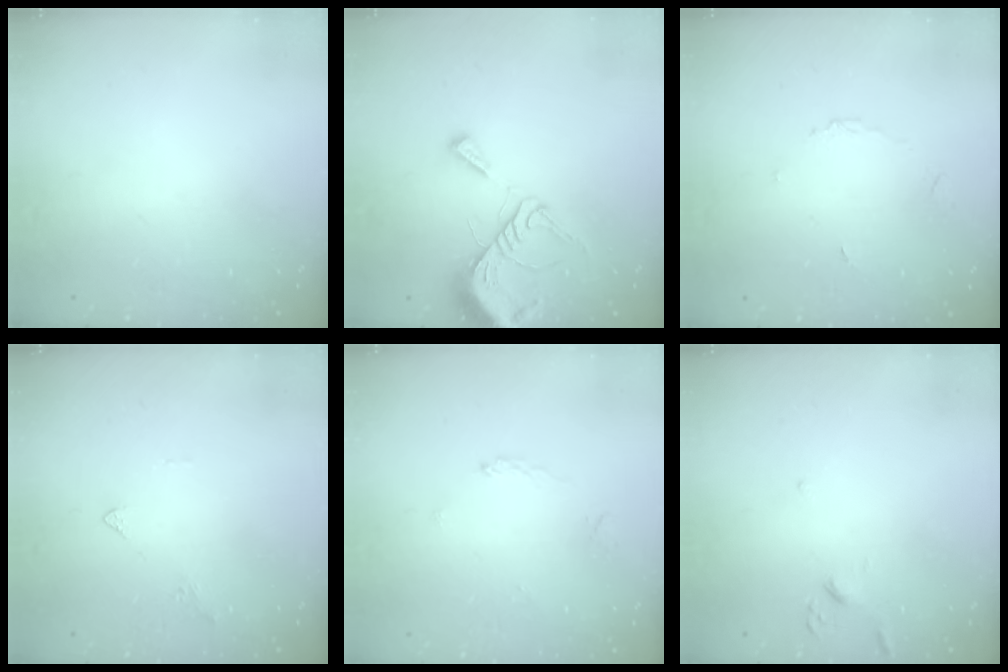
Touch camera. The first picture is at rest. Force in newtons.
{"total": 10.6, "press": 10.6, "slide": 1.1}
{"total": 3.9, "press": 3.8, "slide": 0.5}
{"total": 2.0, "press": 1.9, "slide": 0.6}
{"total": 2.0, "press": 2.0, "slide": 0.2}
{"total": 2.9, "press": 2.8, "slide": 0.7}